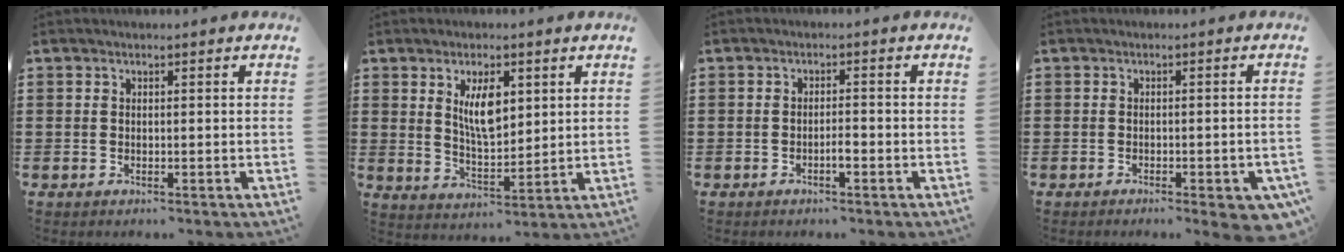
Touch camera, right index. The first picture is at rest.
{"total": 6.6, "force": [2.4, 2.6, 5.6], "torque": [-0.102, -0.001, 0.038]}
{"total": 2.0, "force": [-1.0, 0.4, 1.6], "torque": [-0.032, 0.001, -0.018]}
{"total": 2.3, "force": [-1.4, 0.3, 1.7], "torque": [-0.029, 0.000, -0.025]}